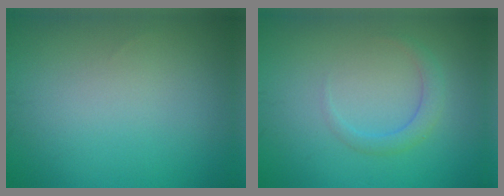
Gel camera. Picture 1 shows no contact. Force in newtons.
{"total": 1.7, "press": 1.7, "slide": 0.1}